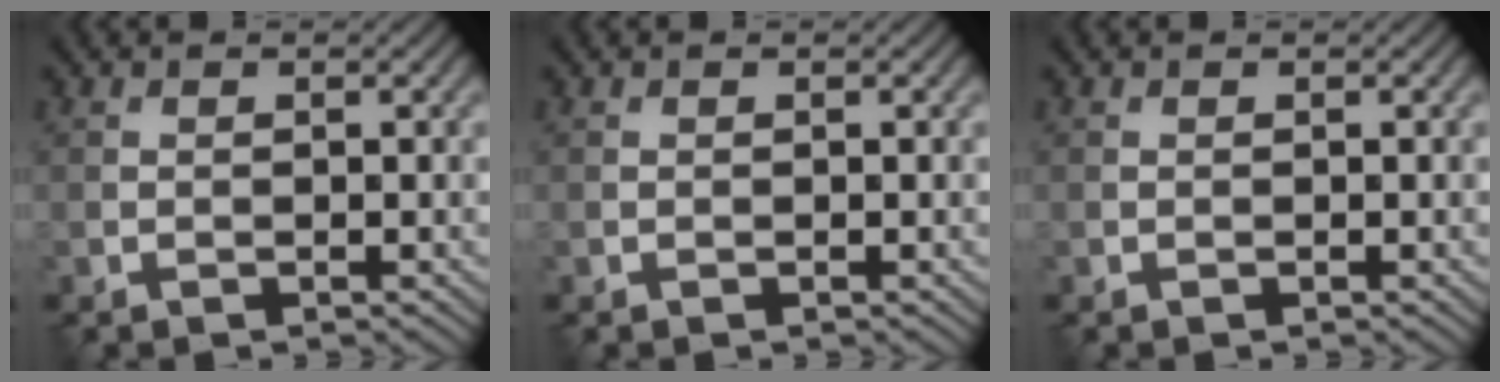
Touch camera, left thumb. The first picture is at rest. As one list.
[{"total": 0.0}, {"total": 0.0}]